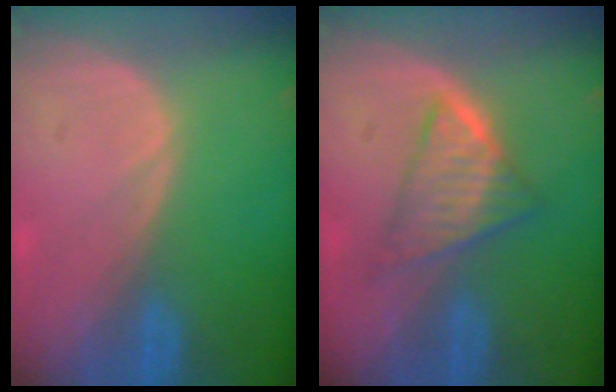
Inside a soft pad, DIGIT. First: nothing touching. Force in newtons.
{"total": 5.9, "press": 5.6, "slide": 1.7}